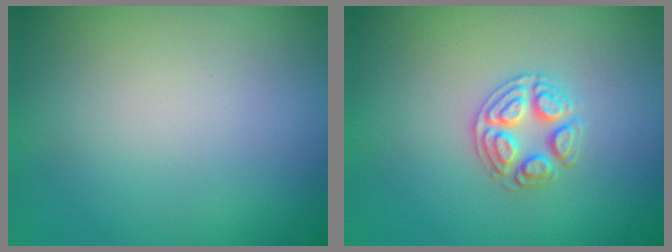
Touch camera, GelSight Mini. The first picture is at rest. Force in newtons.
{"total": 2.5, "press": 2.5, "slide": 0.4}